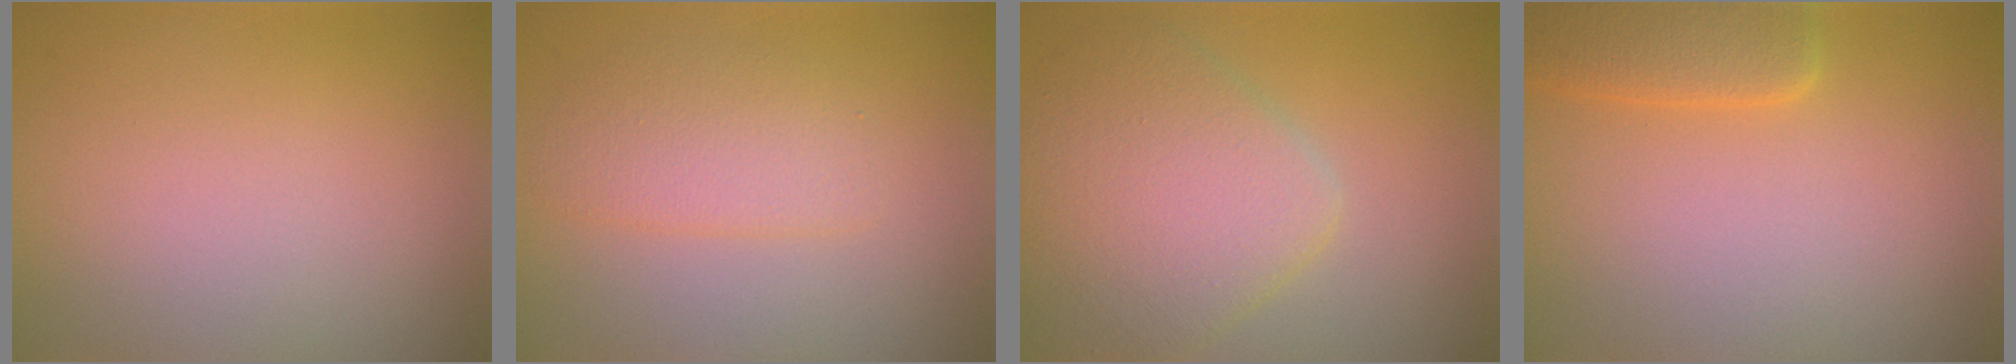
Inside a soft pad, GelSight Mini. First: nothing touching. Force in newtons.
{"total": 2.9, "press": 2.9, "slide": 0.0}
{"total": 6.3, "press": 6.2, "slide": 0.3}
{"total": 3.8, "press": 3.7, "slide": 0.4}